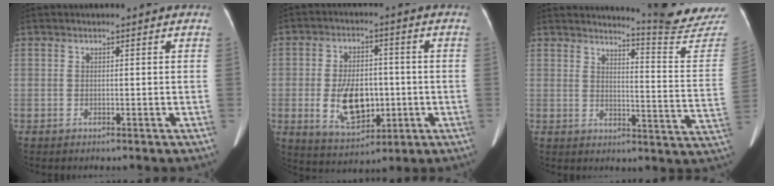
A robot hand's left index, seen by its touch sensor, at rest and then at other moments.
{"total": 10.3, "force": [-1.6, 5.8, 8.3], "torque": [-0.157, 0.002, -0.018]}
{"total": 15.3, "force": [15.1, -1.7, 2.1], "torque": [-0.027, -0.134, 0.163]}